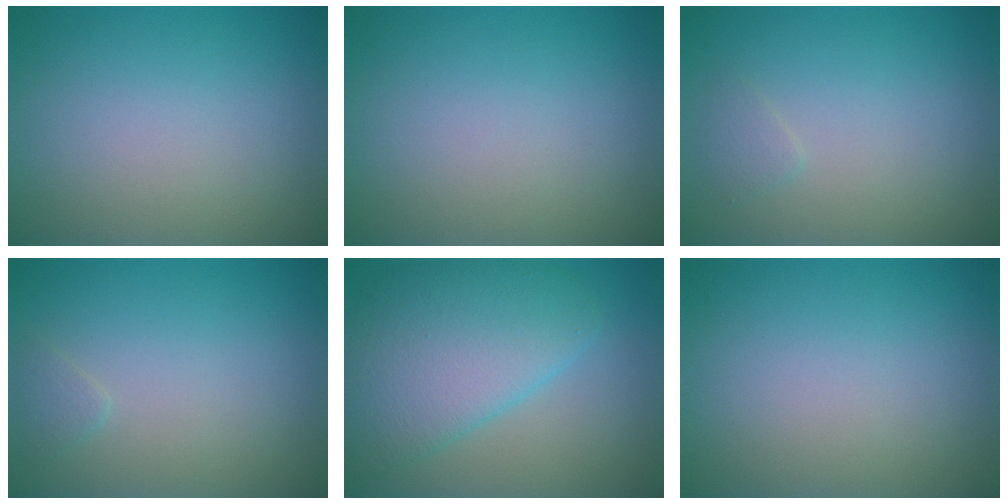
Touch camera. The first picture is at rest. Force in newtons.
{"total": 0.0}
{"total": 0.8, "press": 0.8, "slide": 0.1}
{"total": 0.8, "press": 0.8, "slide": 0.0}
{"total": 6.8, "press": 6.8, "slide": 0.2}
{"total": 0.0}